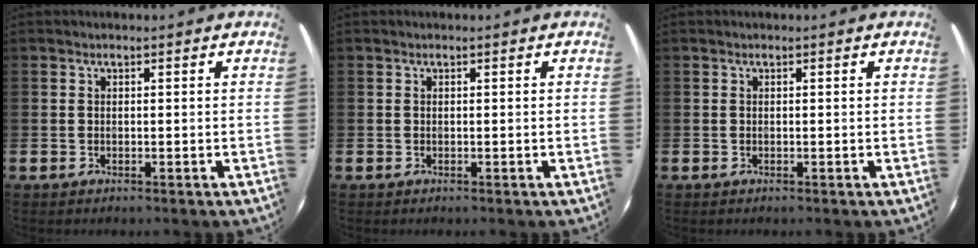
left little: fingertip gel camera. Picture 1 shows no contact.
{"total": 0.0}
{"total": 0.0}